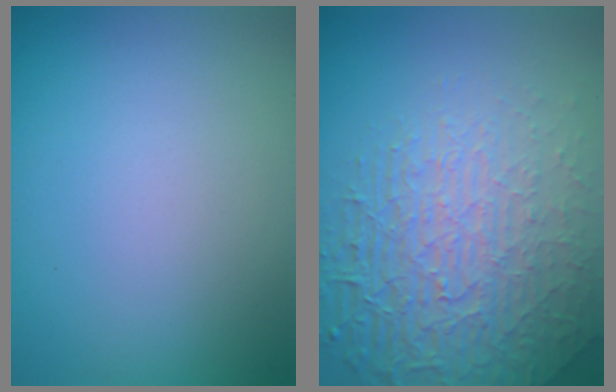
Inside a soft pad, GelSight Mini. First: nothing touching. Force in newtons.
{"total": 8.3, "press": 5.7, "slide": 6.1}